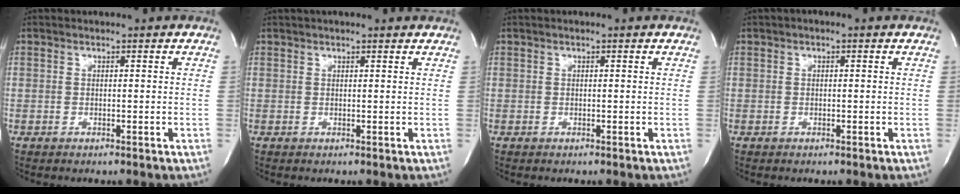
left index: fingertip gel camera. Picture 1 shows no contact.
{"total": 3.7, "force": [3.3, 0.6, 1.6], "torque": [-0.023, 0.030, 0.039]}
{"total": 0.5, "force": [0.3, 0.1, 0.4], "torque": [-0.011, 0.003, 0.001]}
{"total": 0.6, "force": [0.2, 0.3, 0.5], "torque": [-0.008, 0.003, 0.000]}